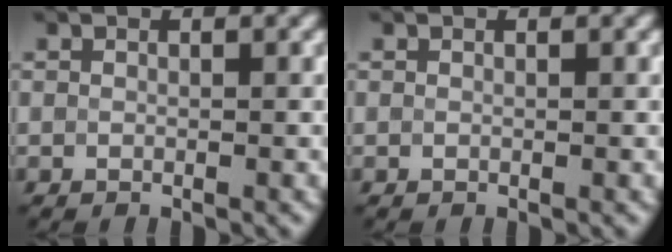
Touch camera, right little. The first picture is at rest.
{"total": 0.0}